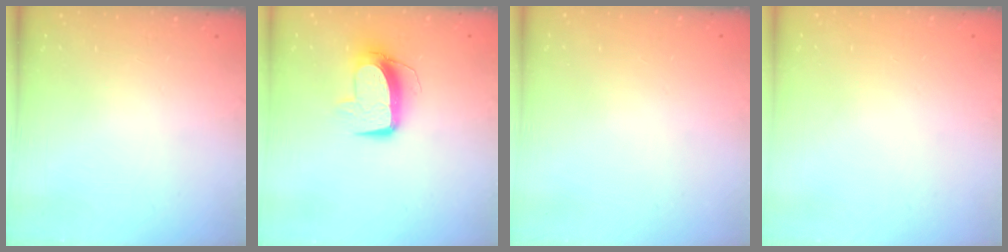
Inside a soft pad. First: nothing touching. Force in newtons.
{"total": 10.9, "press": 10.9, "slide": 0.7}
{"total": 0.5, "press": 0.5, "slide": 0.1}
{"total": 0.0}